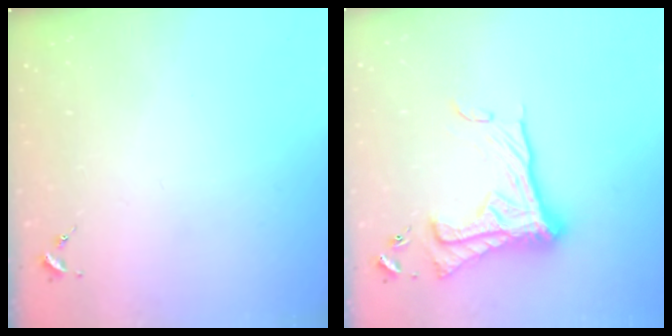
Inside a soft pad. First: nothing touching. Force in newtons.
{"total": 20.2, "press": 20.2, "slide": 1.5}